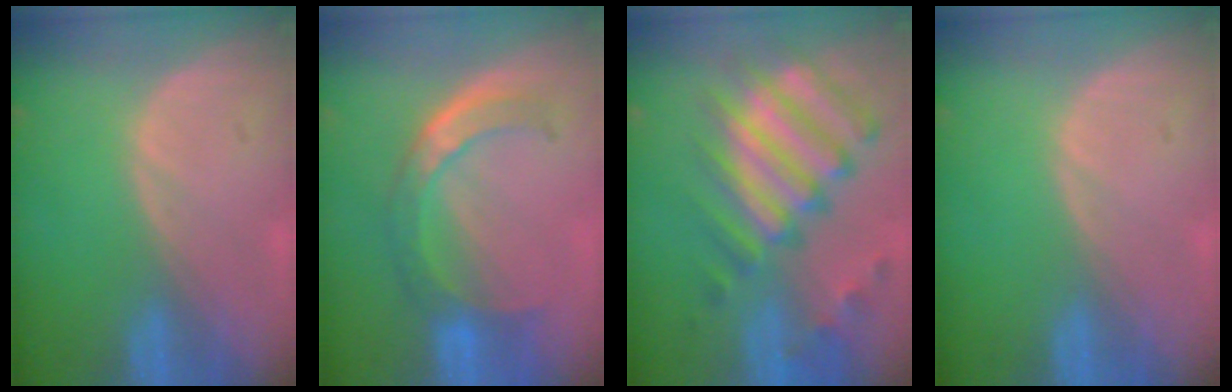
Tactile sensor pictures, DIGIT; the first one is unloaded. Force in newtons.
{"total": 7.0, "press": 6.3, "slide": 3.1}
{"total": 12.2, "press": 10.4, "slide": 6.3}
{"total": 0.0}